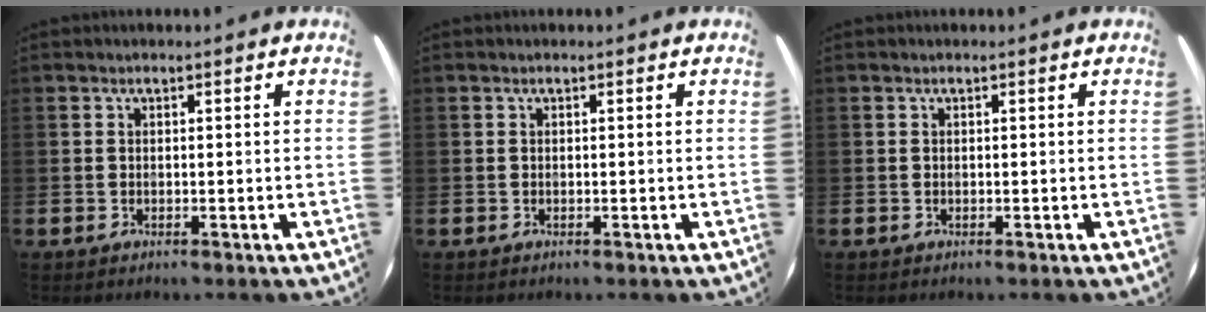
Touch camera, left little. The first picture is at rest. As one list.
[{"total": 0.0}, {"total": 0.0}]